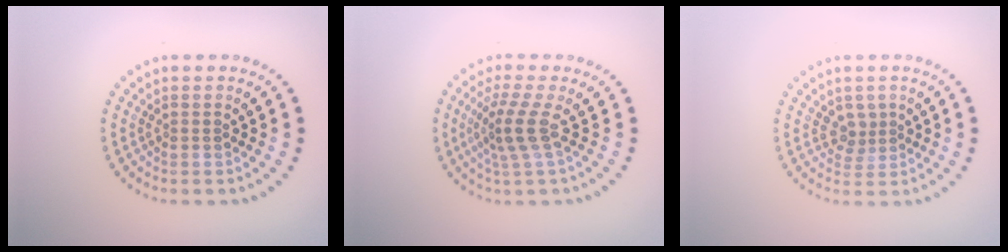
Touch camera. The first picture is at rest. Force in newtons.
{"total": 3.0, "press": 2.2, "slide": 2.0}
{"total": 1.8, "press": 1.2, "slide": 1.3}